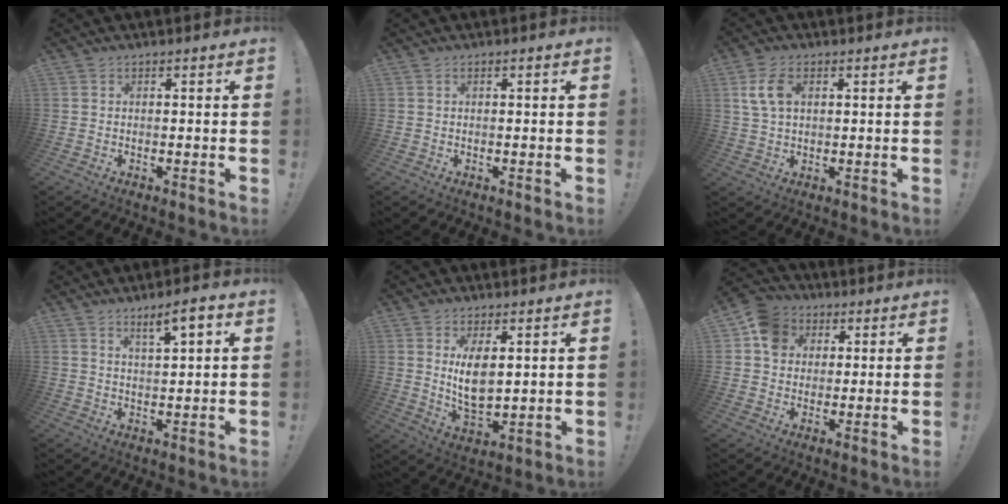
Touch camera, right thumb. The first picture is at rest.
{"total": 0.6, "force": [-0.1, 0.0, 0.6], "torque": [-0.012, 0.001, -0.003]}
{"total": 7.5, "force": [2.2, 4.5, 5.6], "torque": [-0.110, 0.003, 0.042]}
{"total": 5.9, "force": [3.5, 0.9, 4.7], "torque": [-0.065, -0.021, 0.051]}
{"total": 8.8, "force": [2.8, 4.5, 7.0], "torque": [-0.123, -0.025, 0.049]}
{"total": 9.4, "force": [2.9, 8.2, 3.7], "torque": [-0.050, -0.002, 0.059]}